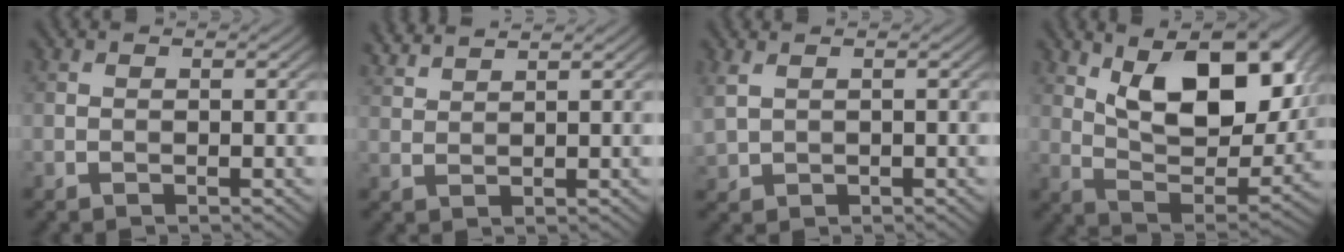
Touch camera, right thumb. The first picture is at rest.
{"total": 3.2, "force": [2.9, 0.3, 1.3], "torque": [-0.026, 0.009, 0.056]}
{"total": 2.2, "force": [1.1, 1.2, 1.5], "torque": [-0.050, 0.004, 0.027]}
{"total": 15.5, "force": [6.5, 7.3, 12.0], "torque": [-0.189, 0.002, 0.097]}